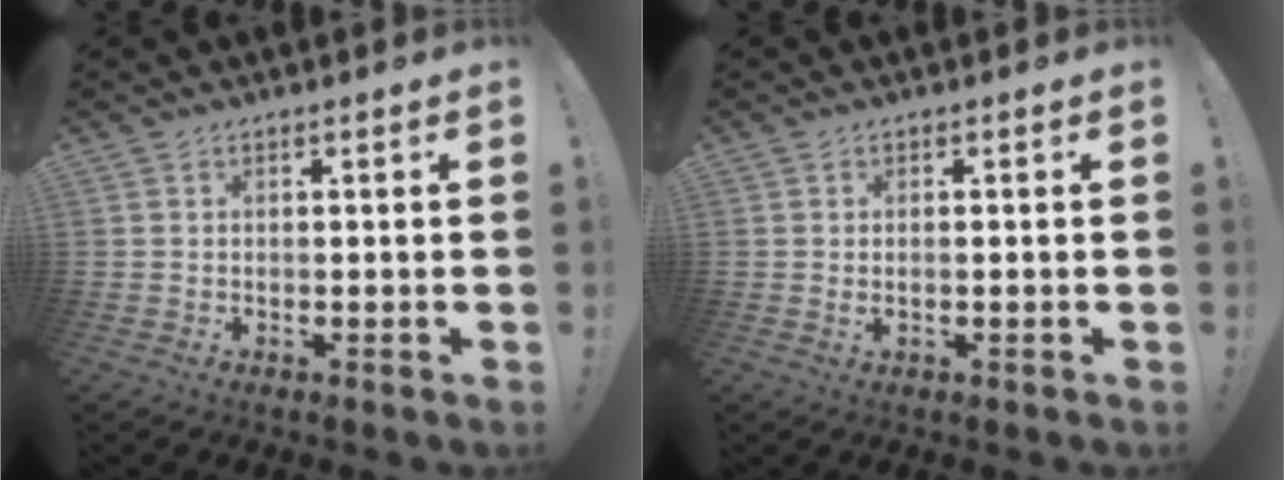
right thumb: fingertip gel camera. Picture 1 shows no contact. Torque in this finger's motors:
{"motor_torque": [-0.24, -0.01, -0.15, 0.08, 0.04]}